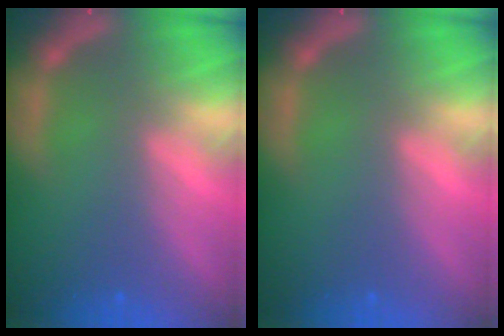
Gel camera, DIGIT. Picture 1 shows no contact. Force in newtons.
{"total": 0.0}